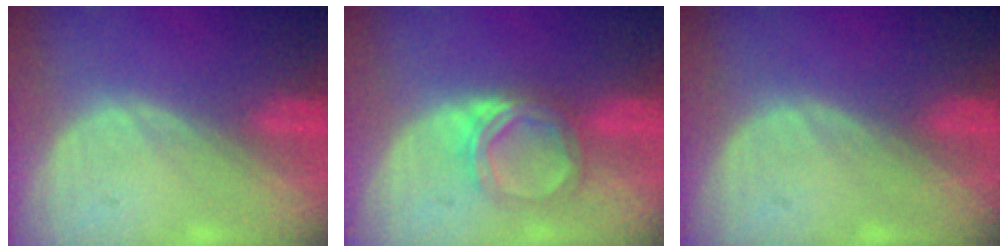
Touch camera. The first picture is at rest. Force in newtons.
{"total": 5.2, "press": 4.6, "slide": 2.5}
{"total": 0.0}